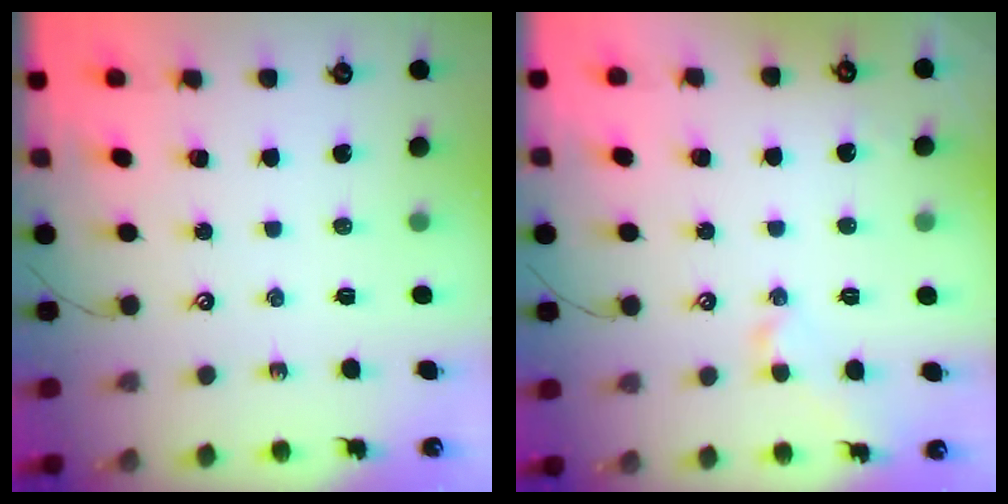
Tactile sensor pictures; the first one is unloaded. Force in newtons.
{"total": 0.7, "press": 0.6, "slide": 0.3}